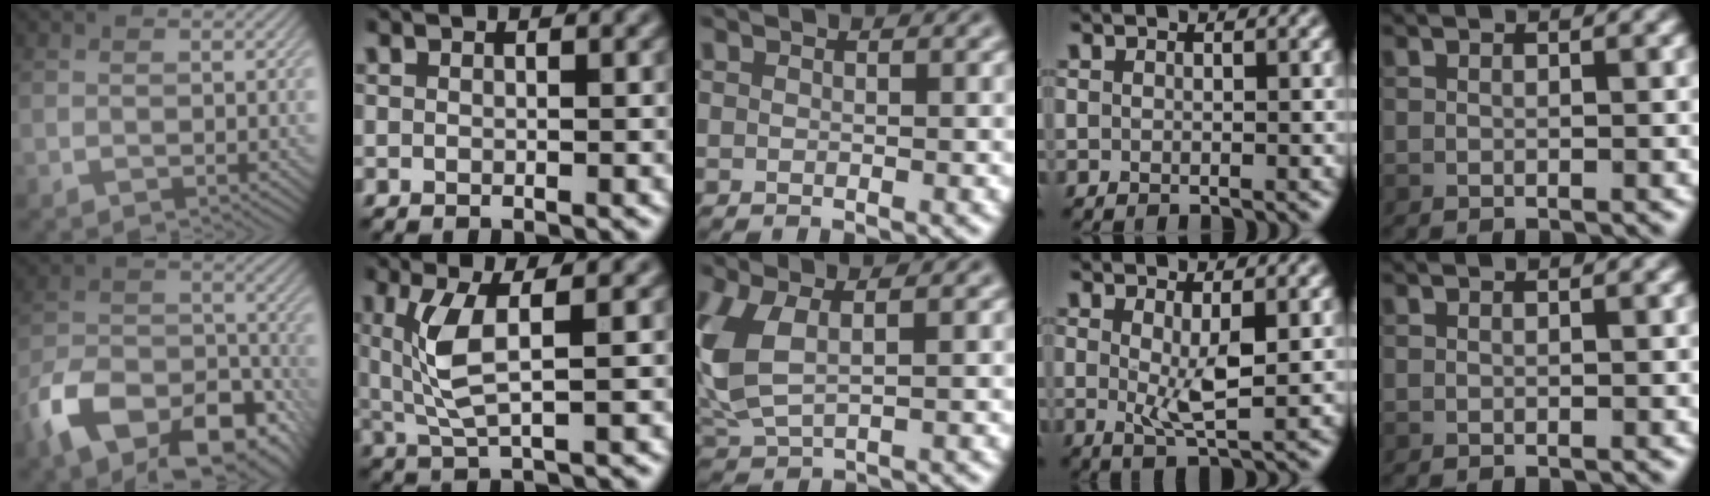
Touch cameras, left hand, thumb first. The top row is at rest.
{"thumb": {"total": 16.2, "force": [-10.0, 8.8, 9.2], "torque": [-0.194, -0.035, -0.170]}, "index": {"total": 4.2, "force": [0.3, 1.1, 4.0], "torque": [-0.093, 0.002, 0.021]}, "middle": {"total": 4.8, "force": [1.0, 2.5, 4.0], "torque": [-0.101, -0.004, 0.023]}, "ring": {"total": 3.4, "force": [0.1, 0.9, 3.3], "torque": [-0.062, -0.011, 0.008]}}